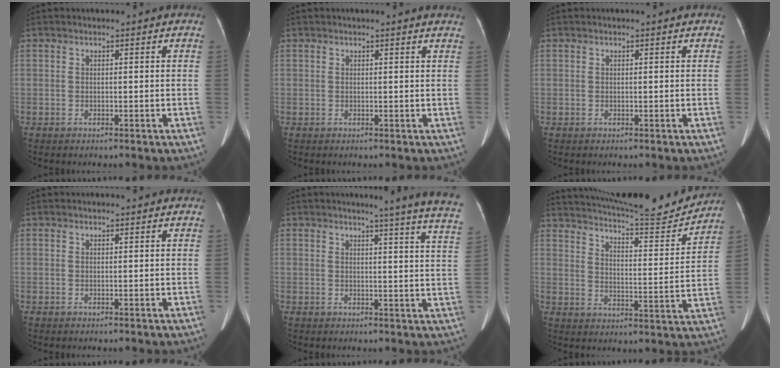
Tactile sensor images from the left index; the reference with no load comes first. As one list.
[{"total": 3.4, "force": [3.3, 0.1, 1.1], "torque": [-0.015, 0.007, 0.024]}, {"total": 0.0}, {"total": 2.0, "force": [1.9, 0.4, 0.6], "torque": [-0.010, 0.024, 0.025]}, {"total": 14.2, "force": [12.6, -1.4, 6.4], "torque": [-0.080, -0.074, 0.125]}, {"total": 17.9, "force": [17.2, 0.0, 4.8], "torque": [-0.088, -0.052, 0.239]}]